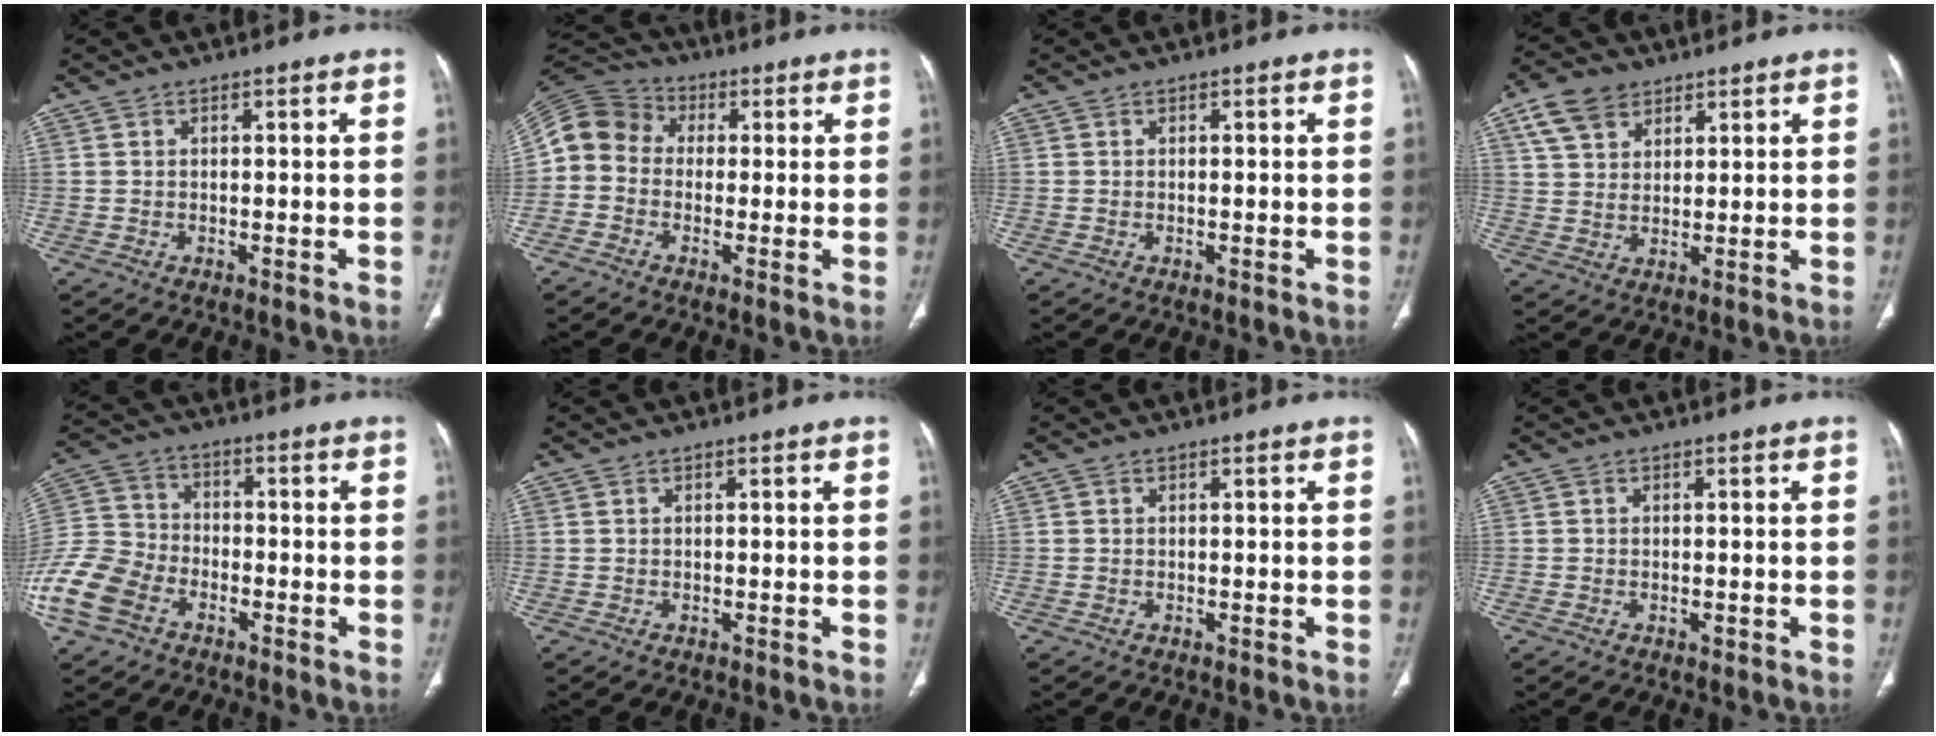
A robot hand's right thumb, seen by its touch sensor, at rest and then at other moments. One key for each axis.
{"total": 9.0, "fx": -0.4, "fy": 7.9, "fz": 4.2, "tx": -0.076, "ty": 0.029, "tz": -0.026}
{"total": 0.0}
{"total": 8.1, "fx": 4.7, "fy": 5.3, "fz": 3.9, "tx": -0.061, "ty": -0.008, "tz": 0.091}
{"total": 13.6, "fx": -6.7, "fy": 9.5, "fz": 7.2, "tx": -0.157, "ty": 0.035, "tz": -0.136}
{"total": 0.0}
{"total": 0.0}
{"total": 0.6, "fx": -0.2, "fy": 0.4, "fz": 0.4, "tx": -0.004, "ty": 0.001, "tz": -0.004}